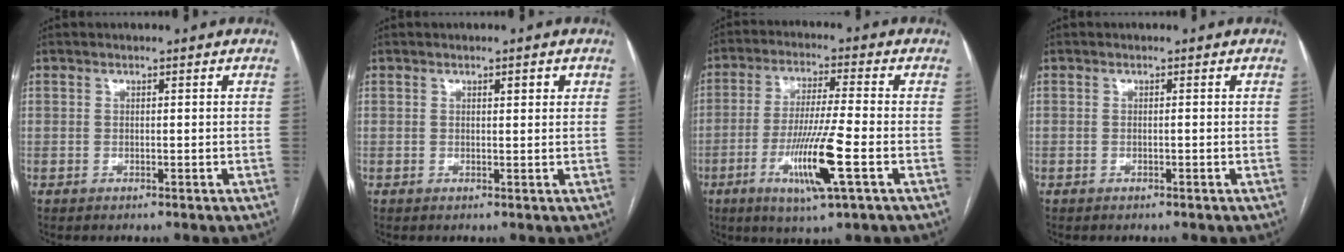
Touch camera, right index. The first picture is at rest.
{"total": 1.7, "force": [0.8, 0.5, 1.4], "torque": [-0.016, 0.000, 0.010]}
{"total": 11.3, "force": [-3.9, -0.1, 10.6], "torque": [-0.205, -0.018, -0.070]}
{"total": 0.0}